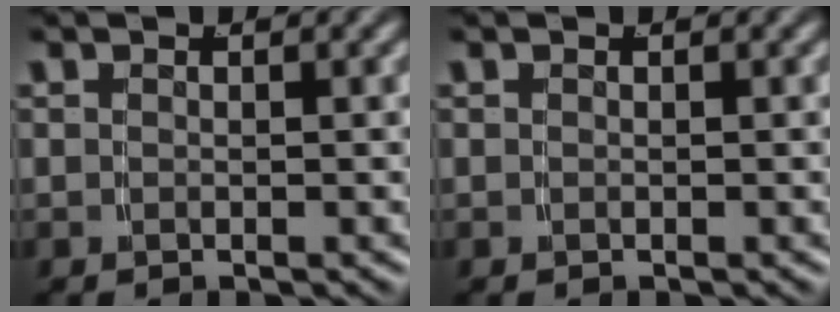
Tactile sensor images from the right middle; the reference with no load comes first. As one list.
[{"total": 0.0}]